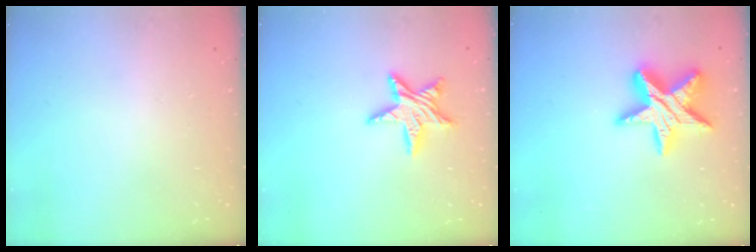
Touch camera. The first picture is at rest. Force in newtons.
{"total": 10.5, "press": 10.5, "slide": 0.8}
{"total": 16.9, "press": 16.9, "slide": 1.3}